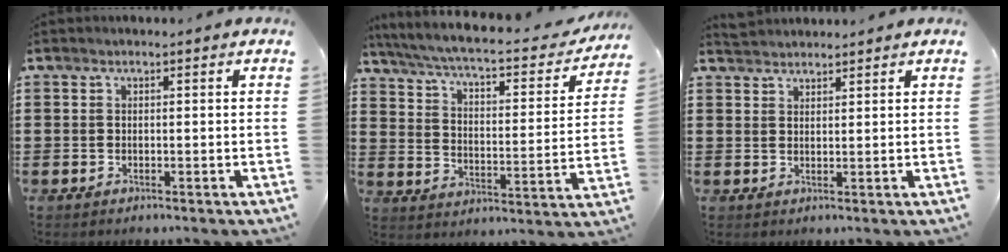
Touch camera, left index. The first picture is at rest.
{"total": 5.4, "force": [4.6, 0.3, 2.8], "torque": [-0.076, -0.040, 0.071]}
{"total": 1.9, "force": [1.9, 0.1, -0.2], "torque": [-0.001, 0.002, 0.039]}